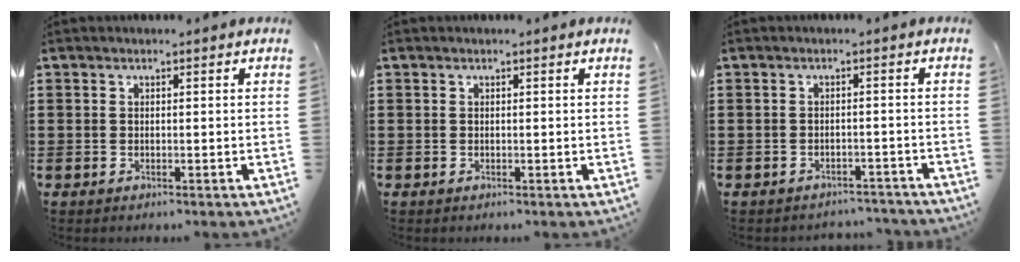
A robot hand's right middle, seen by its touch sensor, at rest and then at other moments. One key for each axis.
{"total": 0.0}
{"total": 1.9, "fx": -1.9, "fy": 0.2, "fz": 0.0, "tx": -0.008, "ty": -0.001, "tz": -0.041}